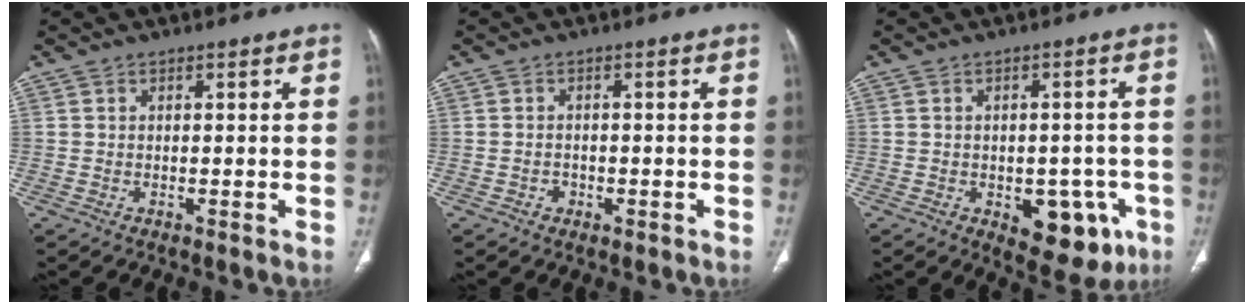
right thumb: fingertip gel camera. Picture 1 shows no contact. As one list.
[{"total": 1.5, "force": [-0.6, 1.2, 0.5], "torque": [-0.002, 0.006, -0.010]}, {"total": 11.4, "force": [-4.4, 6.5, 8.3], "torque": [-0.063, 0.016, -0.044]}]